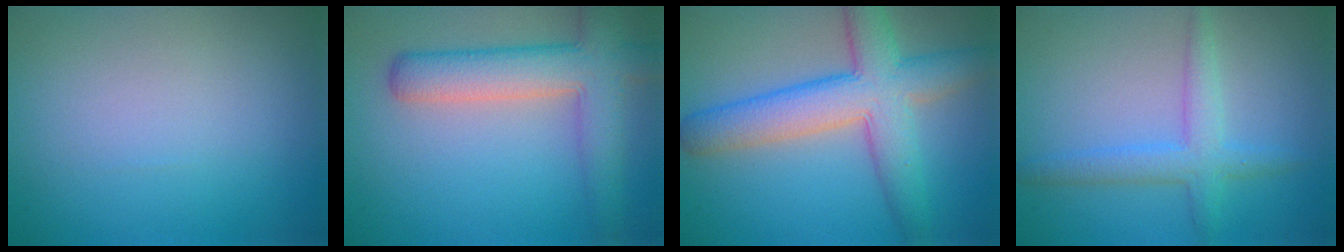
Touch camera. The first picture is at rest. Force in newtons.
{"total": 6.0, "press": 6.0, "slide": 0.5}
{"total": 7.2, "press": 7.2, "slide": 0.3}
{"total": 3.0, "press": 3.0, "slide": 0.1}